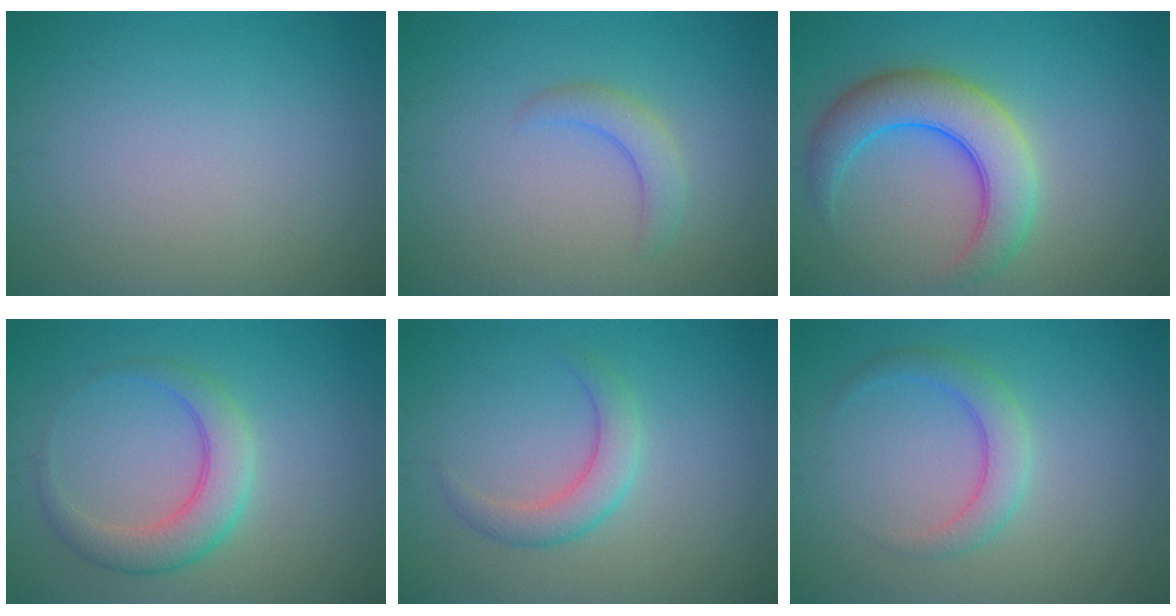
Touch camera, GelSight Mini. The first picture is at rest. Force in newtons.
{"total": 2.1, "press": 2.1, "slide": 0.3}
{"total": 6.4, "press": 6.4, "slide": 0.3}
{"total": 4.0, "press": 4.0, "slide": 0.1}
{"total": 2.7, "press": 2.7, "slide": 0.1}
{"total": 2.7, "press": 2.7, "slide": 0.2}